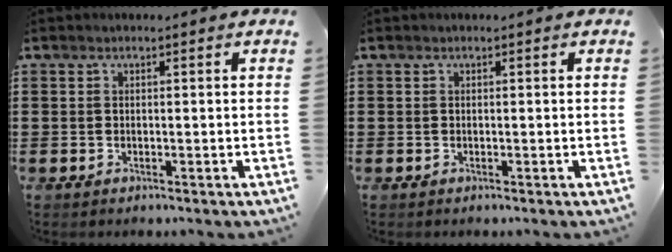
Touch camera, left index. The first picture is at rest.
{"total": 0.0}